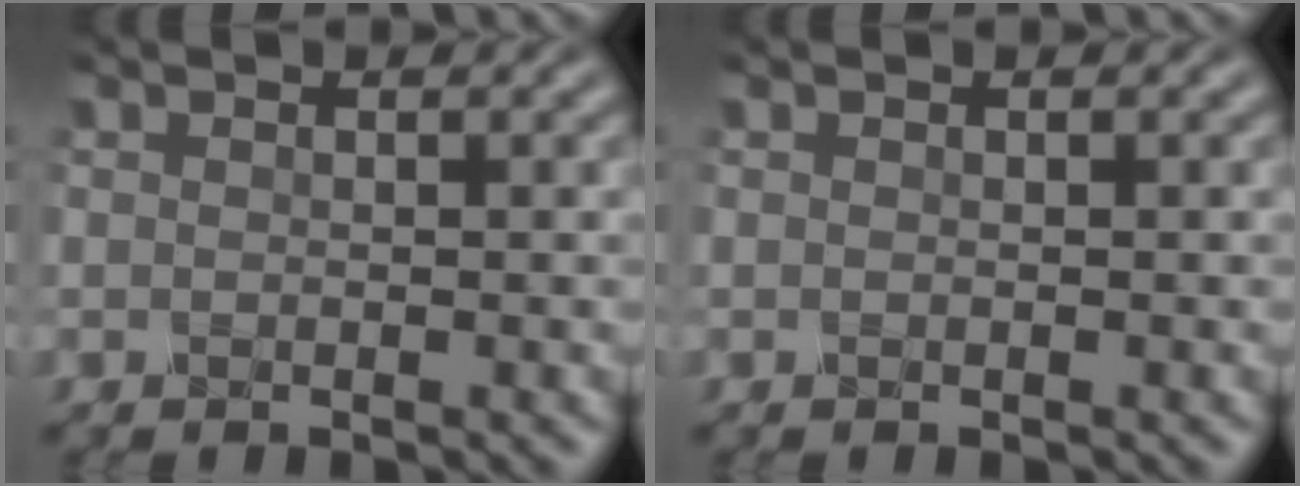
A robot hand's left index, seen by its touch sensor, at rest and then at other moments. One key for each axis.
{"total": 0.0}